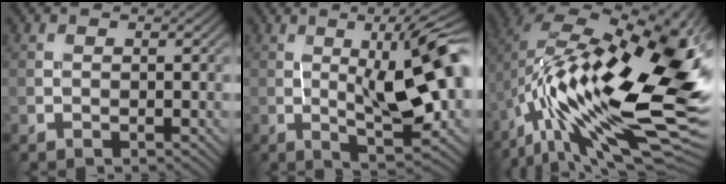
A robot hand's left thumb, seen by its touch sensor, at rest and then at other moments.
{"total": 12.8, "force": [0.4, 3.4, 12.3], "torque": [-0.161, 0.011, 0.005]}
{"total": 20.7, "force": [-3.4, 8.8, 18.4], "torque": [-0.340, -0.009, -0.061]}